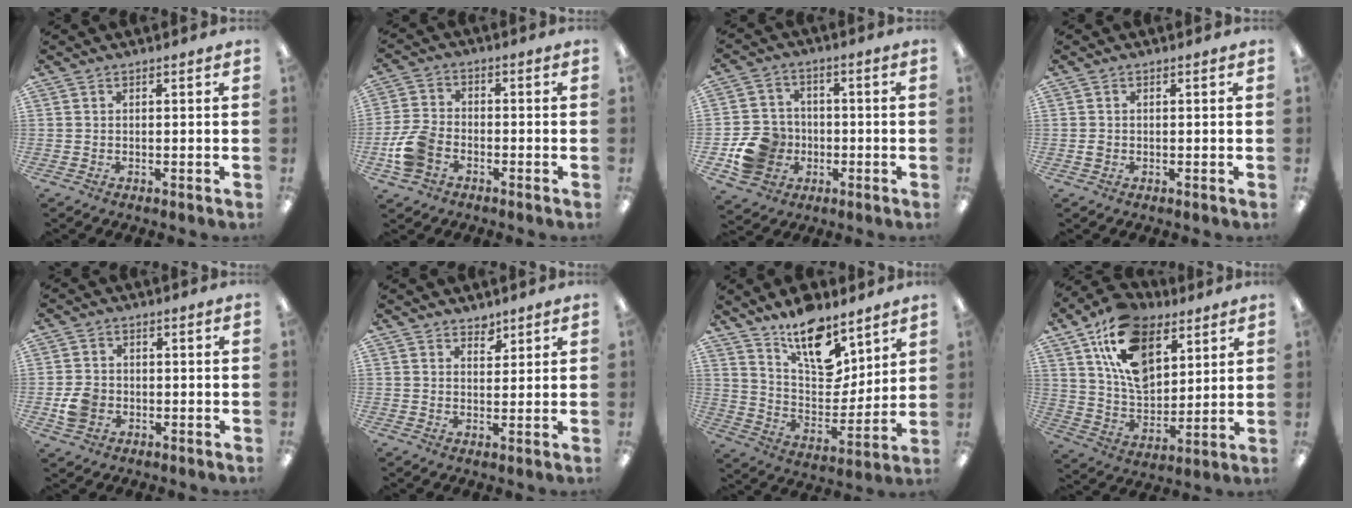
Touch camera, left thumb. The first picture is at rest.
{"total": 9.0, "force": [-3.7, 6.0, 5.4], "torque": [-0.121, 0.016, -0.070]}
{"total": 11.2, "force": [-3.4, 9.9, 3.9], "torque": [-0.084, 0.032, -0.054]}
{"total": 1.0, "force": [0.0, 0.9, 0.6], "torque": [-0.012, 0.005, -0.003]}
{"total": 5.3, "force": [-1.5, 4.4, 2.5], "torque": [-0.039, 0.008, -0.026]}
{"total": 3.0, "force": [2.6, 1.4, 0.5], "torque": [0.012, -0.019, 0.044]}
{"total": 15.9, "force": [11.6, 7.3, 8.0], "torque": [-0.127, -0.077, 0.207]}
{"total": 18.2, "force": [9.7, 11.0, 10.8], "torque": [-0.187, -0.028, 0.181]}